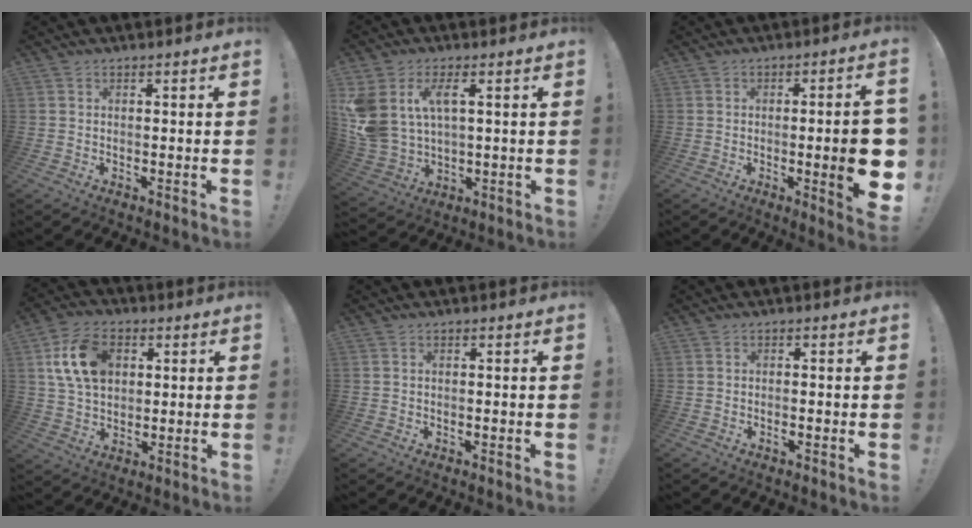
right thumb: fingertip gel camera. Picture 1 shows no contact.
{"total": 10.2, "force": [4.1, 5.8, 7.3], "torque": [-0.159, -0.017, 0.077]}
{"total": 13.0, "force": [-1.9, 2.1, 12.7], "torque": [-0.164, -0.006, -0.024]}
{"total": 14.7, "force": [4.2, 10.2, 9.7], "torque": [-0.163, 0.003, 0.082]}
{"total": 0.0}
{"total": 1.0, "force": [-0.7, -0.2, 0.8], "torque": [-0.023, 0.001, -0.011]}